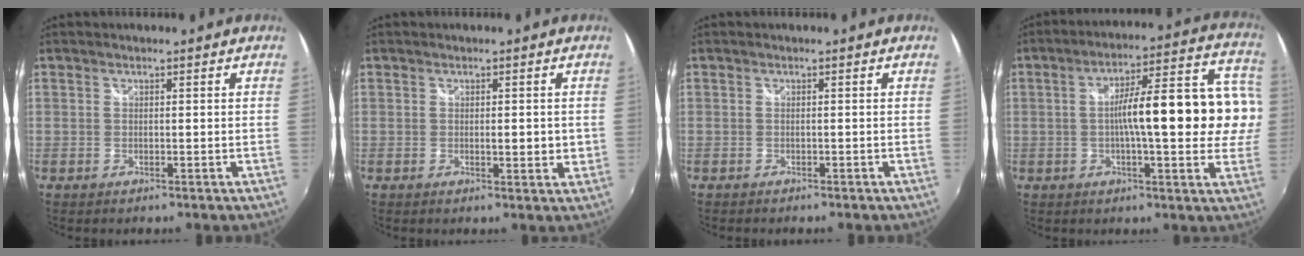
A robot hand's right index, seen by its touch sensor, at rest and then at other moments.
{"total": 2.8, "force": [0.1, 1.1, 2.5], "torque": [-0.038, -0.003, 0.004]}
{"total": 0.8, "force": [-0.8, 0.2, 0.1], "torque": [-0.006, -0.004, -0.015]}
{"total": 17.6, "force": [-0.4, 3.9, 17.2], "torque": [-0.244, 0.030, -0.009]}